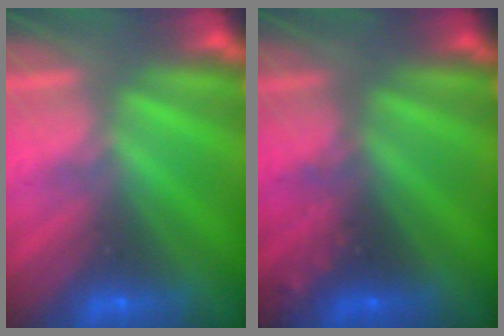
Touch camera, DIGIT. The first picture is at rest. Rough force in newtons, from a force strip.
{"total": 2.5}